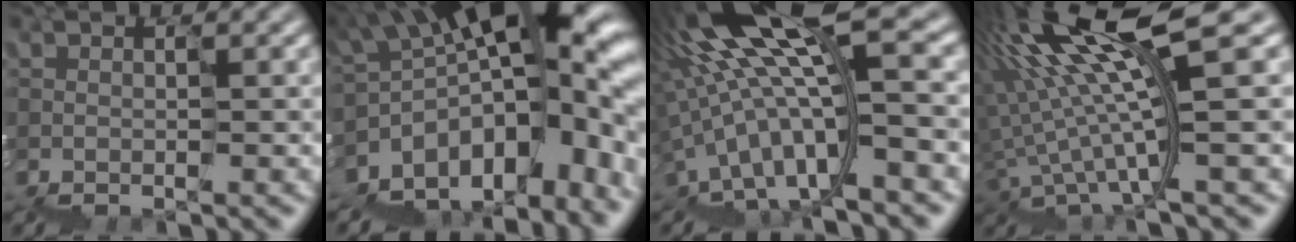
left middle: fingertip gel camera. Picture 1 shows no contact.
{"total": 13.8, "force": [-4.5, 7.3, 10.8], "torque": [-0.164, 0.008, -0.060]}
{"total": 10.6, "force": [1.1, 2.4, 10.3], "torque": [-0.196, 0.027, 0.031]}
{"total": 9.8, "force": [3.8, 1.6, 8.8], "torque": [-0.172, 0.024, 0.083]}